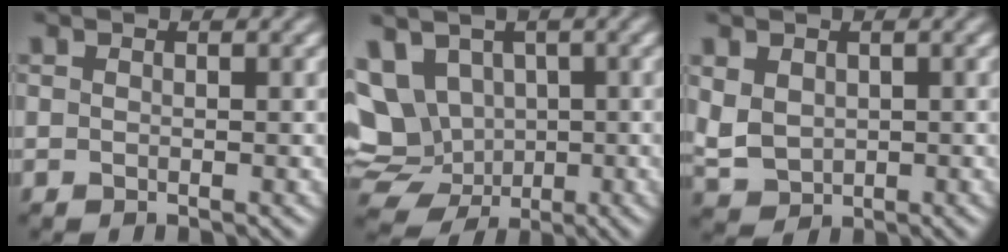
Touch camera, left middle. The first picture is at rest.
{"total": 9.7, "force": [-0.1, 8.3, 5.0], "torque": [-0.099, 0.003, -0.003]}
{"total": 3.6, "force": [0.0, 2.9, 2.0], "torque": [-0.050, -0.006, 0.016]}